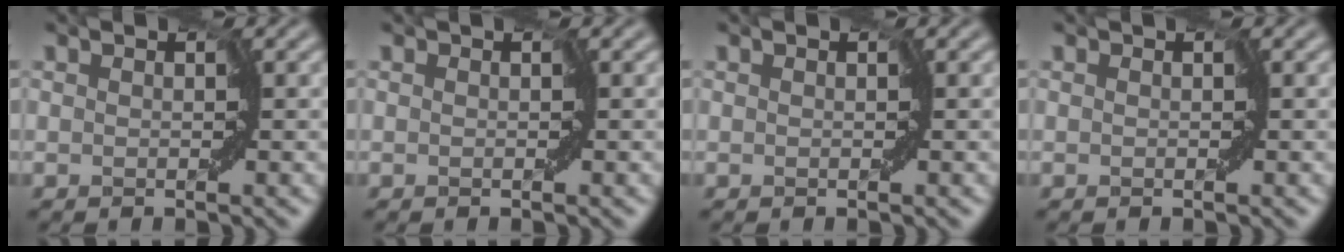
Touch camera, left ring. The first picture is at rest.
{"total": 0.0}
{"total": 0.0}
{"total": 0.0}